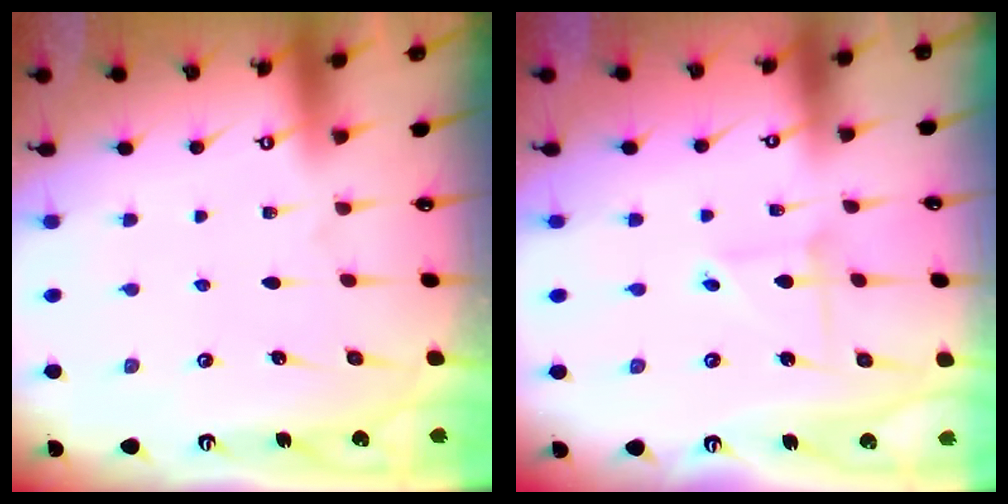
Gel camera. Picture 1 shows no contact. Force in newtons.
{"total": 2.6, "press": 2.6, "slide": 0.2}